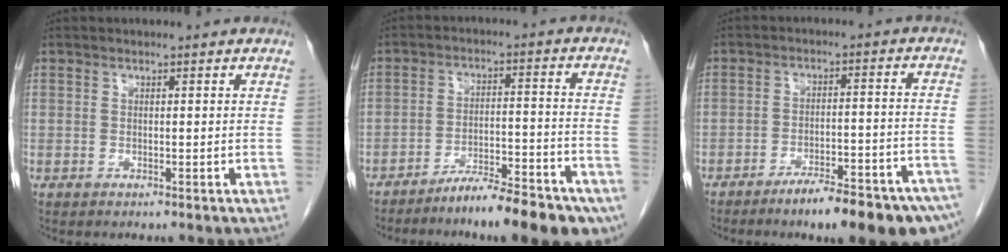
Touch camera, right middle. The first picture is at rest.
{"total": 13.6, "force": [-10.5, 2.0, 8.3], "torque": [-0.092, 0.016, -0.160]}
{"total": 14.8, "force": [-11.1, 2.0, 9.6], "torque": [-0.081, 0.025, -0.160]}